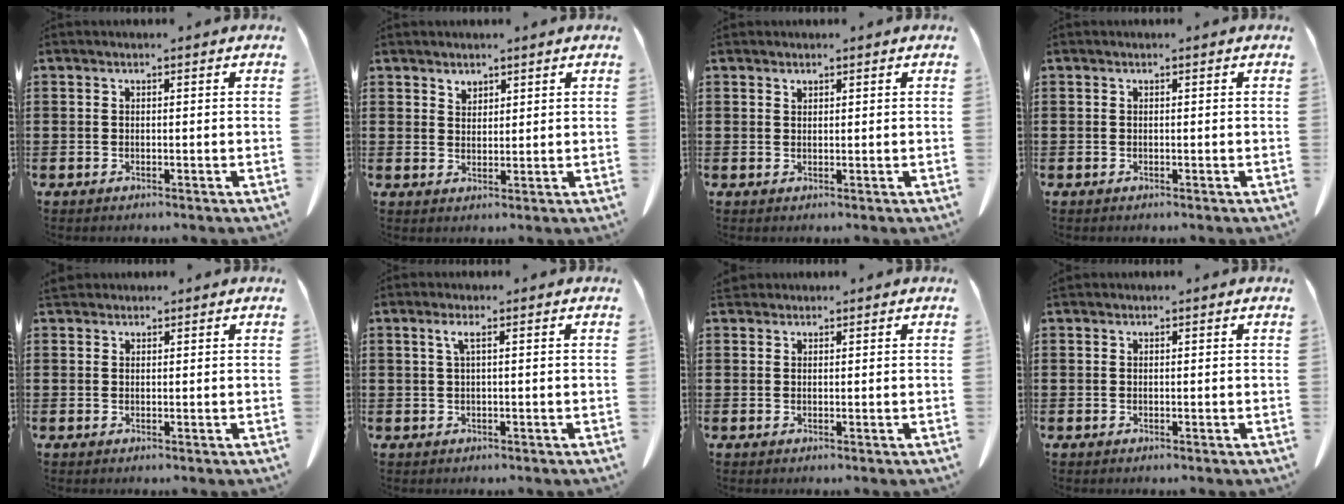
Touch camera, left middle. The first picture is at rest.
{"total": 1.9, "force": [1.8, 0.8, 0.1], "torque": [-0.005, 0.001, 0.035]}
{"total": 0.8, "force": [0.7, 0.3, 0.2], "torque": [-0.006, -0.001, 0.015]}
{"total": 0.0}
{"total": 1.5, "force": [1.3, 0.6, 0.3], "torque": [-0.010, 0.003, 0.026]}
{"total": 1.7, "force": [0.4, 0.0, 1.7], "torque": [-0.034, -0.001, 0.008]}
{"total": 1.2, "force": [1.1, 0.5, 0.2], "torque": [-0.009, 0.002, 0.022]}
{"total": 0.0}